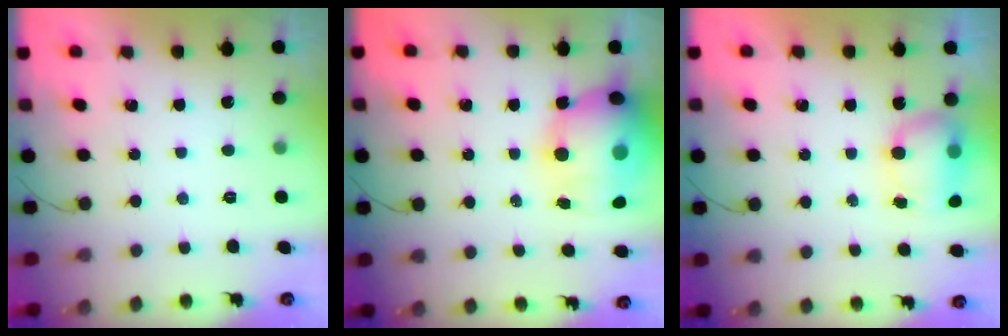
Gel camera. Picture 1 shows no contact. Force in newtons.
{"total": 18.4, "press": 17.9, "slide": 4.2}
{"total": 7.1, "press": 7.0, "slide": 1.2}